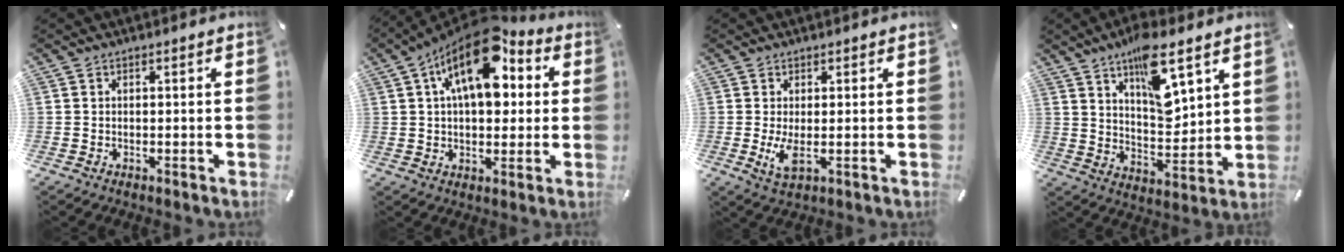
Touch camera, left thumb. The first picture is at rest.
{"total": 16.2, "force": [6.6, 8.9, 11.8], "torque": [-0.191, -0.030, 0.110]}
{"total": 4.8, "force": [0.0, 1.6, 4.6], "torque": [-0.108, -0.013, -0.003]}
{"total": 13.8, "force": [8.4, 5.4, 9.6], "torque": [-0.139, -0.048, 0.141]}